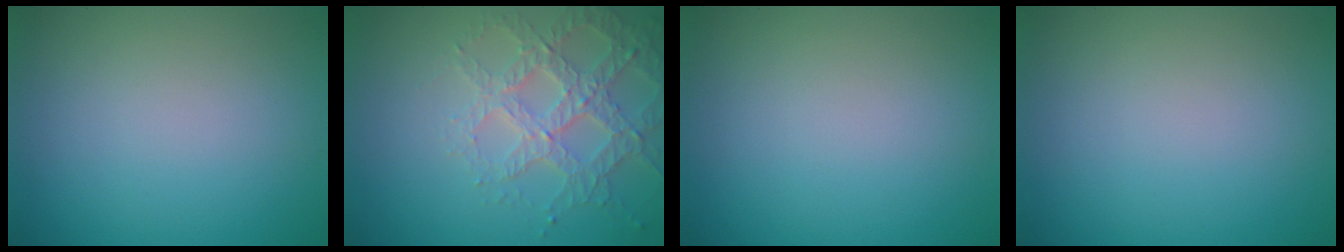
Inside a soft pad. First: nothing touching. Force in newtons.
{"total": 3.8, "press": 3.6, "slide": 1.4}
{"total": 0.0}
{"total": 0.0}